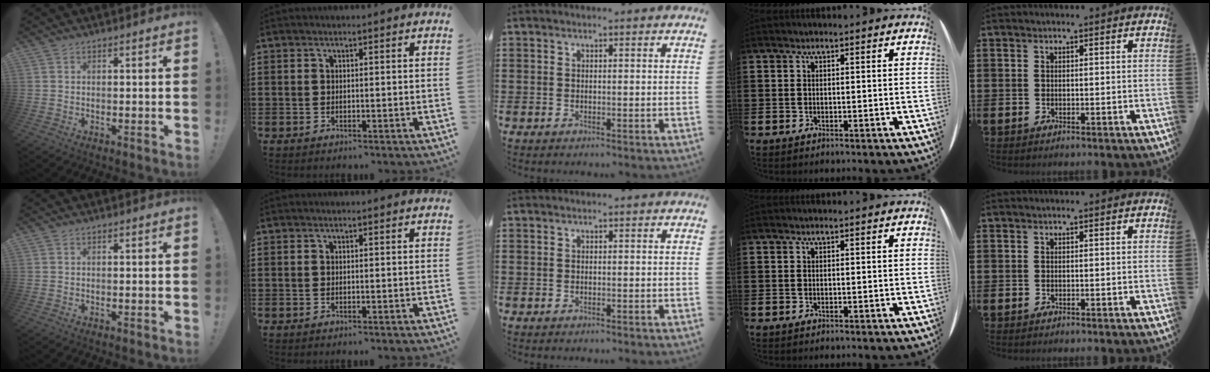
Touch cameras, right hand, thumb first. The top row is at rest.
{}